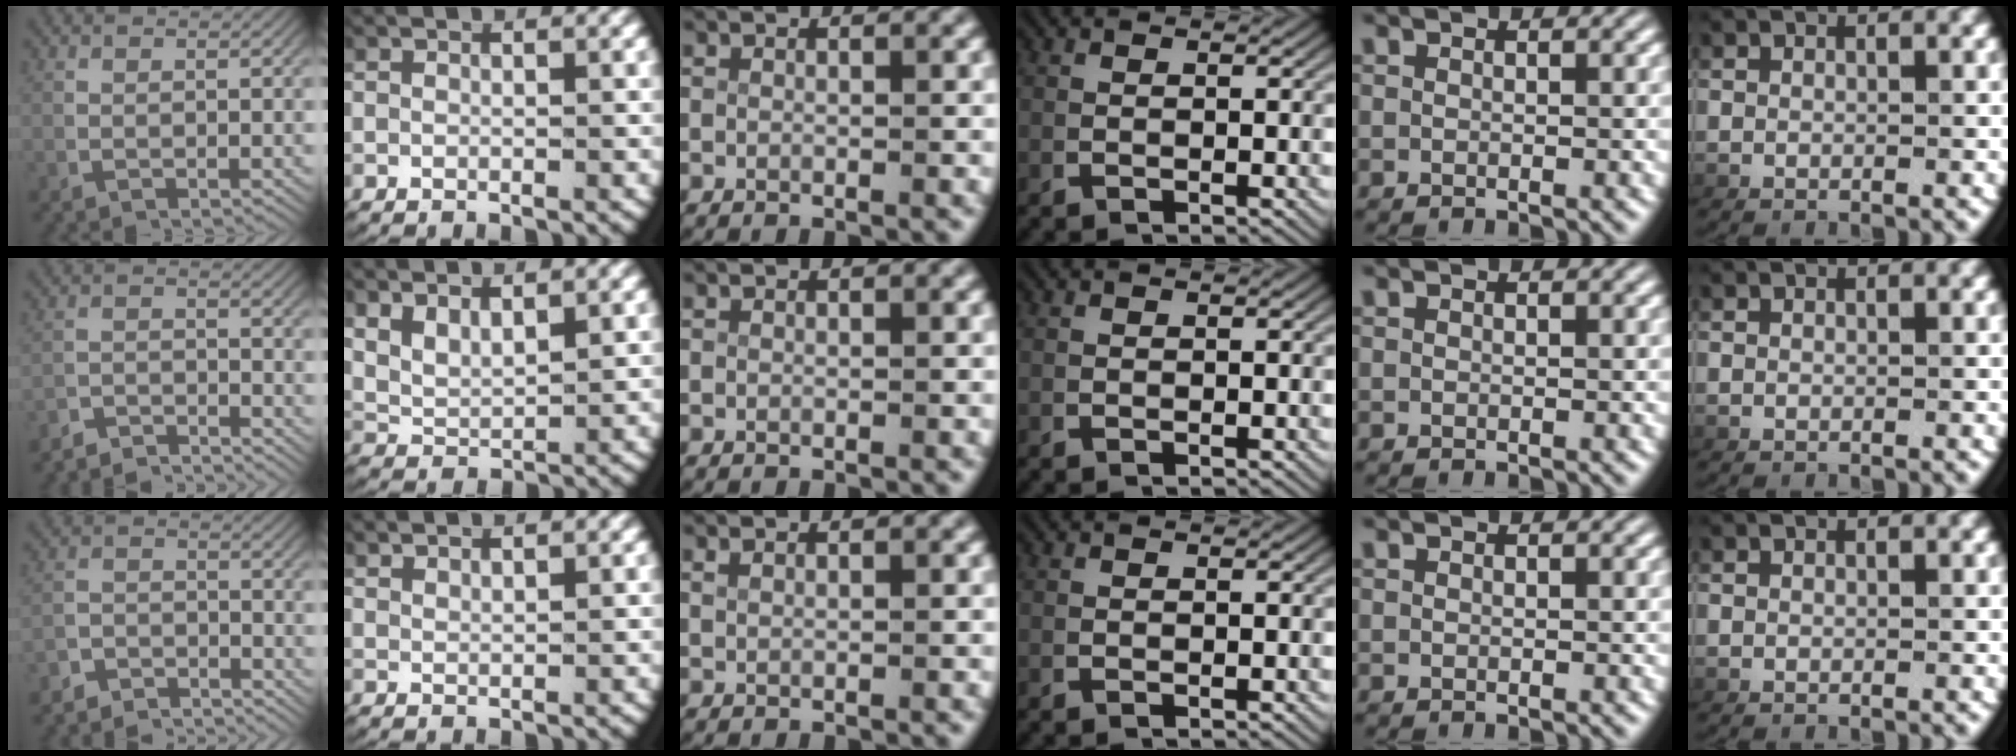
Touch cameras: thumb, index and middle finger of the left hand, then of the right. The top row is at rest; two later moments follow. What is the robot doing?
{"motion": "lift_and_place", "object": "coat"}